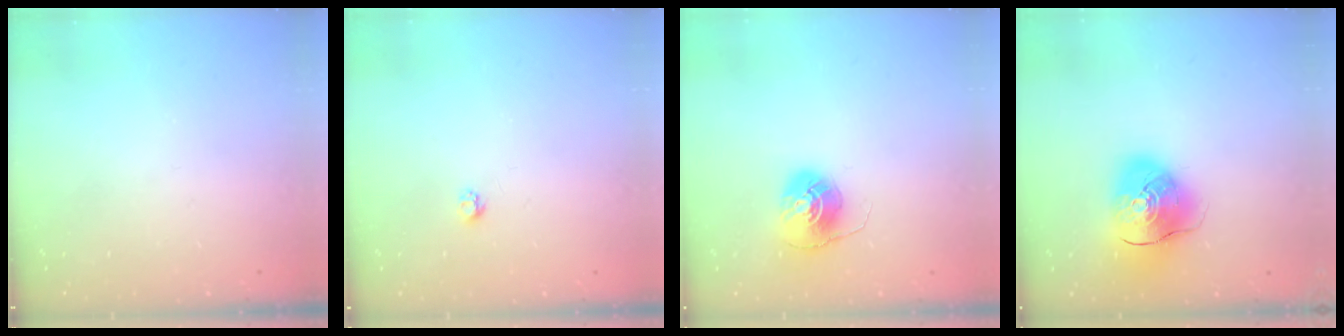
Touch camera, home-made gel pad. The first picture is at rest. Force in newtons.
{"total": 2.7, "press": 2.7, "slide": 0.4}
{"total": 7.7, "press": 7.7, "slide": 0.2}
{"total": 12.5, "press": 12.3, "slide": 2.1}